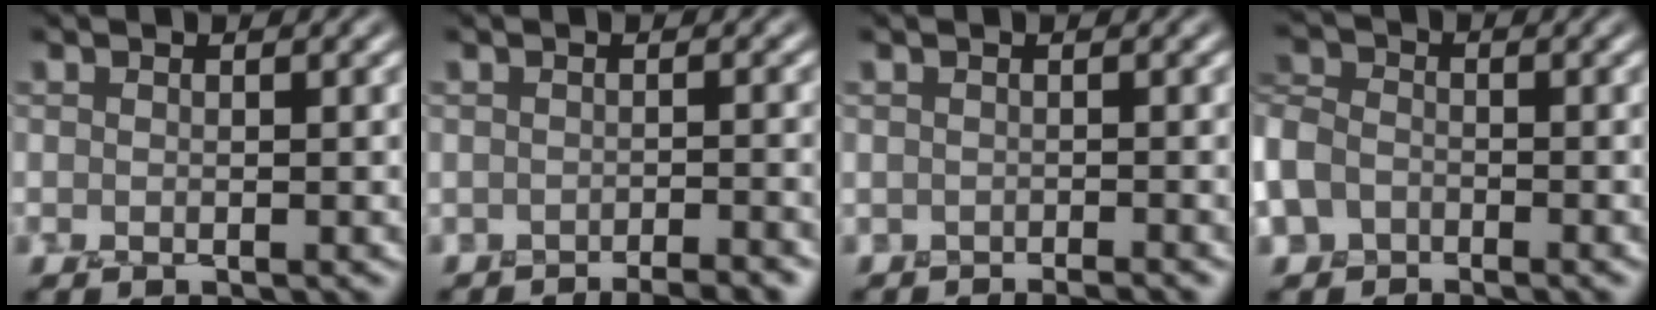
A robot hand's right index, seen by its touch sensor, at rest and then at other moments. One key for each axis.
{"total": 3.2, "fx": -2.8, "fy": 0.5, "fz": 1.6, "tx": 0.003, "ty": 0.008, "tz": -0.031}
{"total": 0.9, "fx": -0.8, "fy": 0.0, "fz": 0.2, "tx": 0.018, "ty": 0.005, "tz": -0.008}
{"total": 3.8, "fx": -1.9, "fy": 3.1, "fz": 1.3, "tx": -0.031, "ty": 0.001, "tz": -0.037}